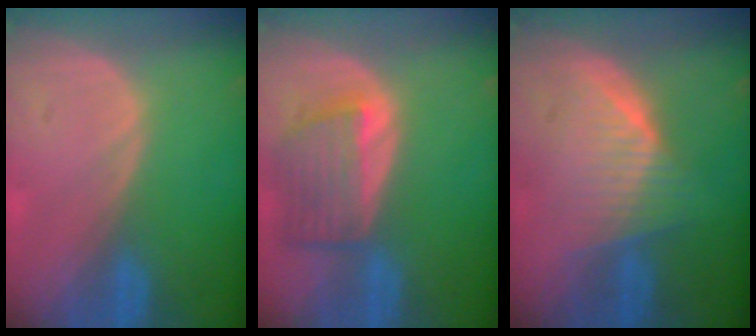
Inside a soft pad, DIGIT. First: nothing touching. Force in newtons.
{"total": 6.6, "press": 6.3, "slide": 1.9}
{"total": 6.5, "press": 6.2, "slide": 1.8}